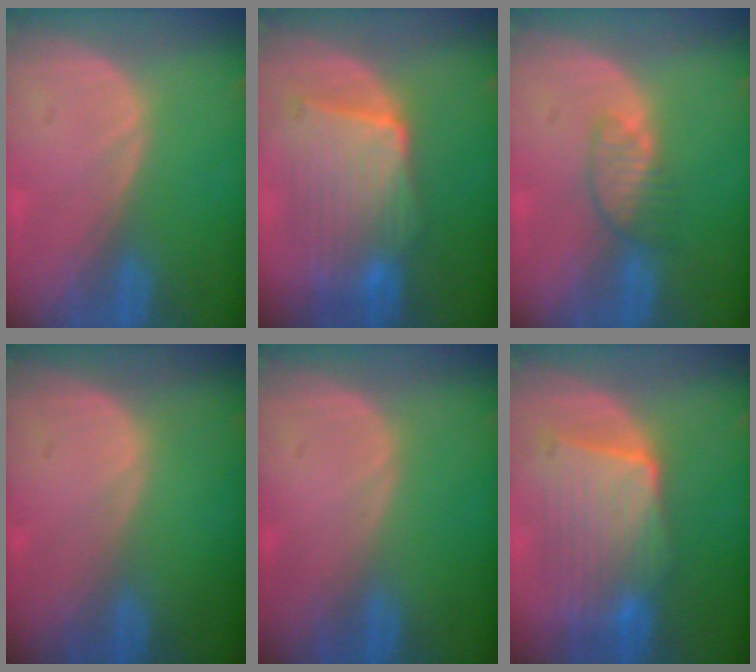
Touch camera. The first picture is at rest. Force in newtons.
{"total": 9.1, "press": 8.6, "slide": 2.7}
{"total": 3.5, "press": 3.4, "slide": 0.9}
{"total": 0.0}
{"total": 0.0}
{"total": 9.3, "press": 8.7, "slide": 3.1}